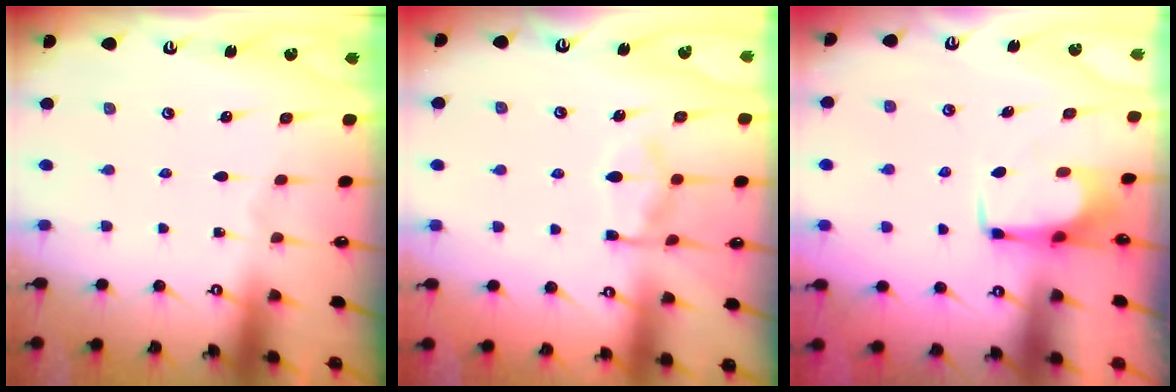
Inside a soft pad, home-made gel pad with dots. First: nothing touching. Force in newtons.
{"total": 10.9, "press": 10.9, "slide": 1.1}
{"total": 1.8, "press": 1.6, "slide": 0.6}